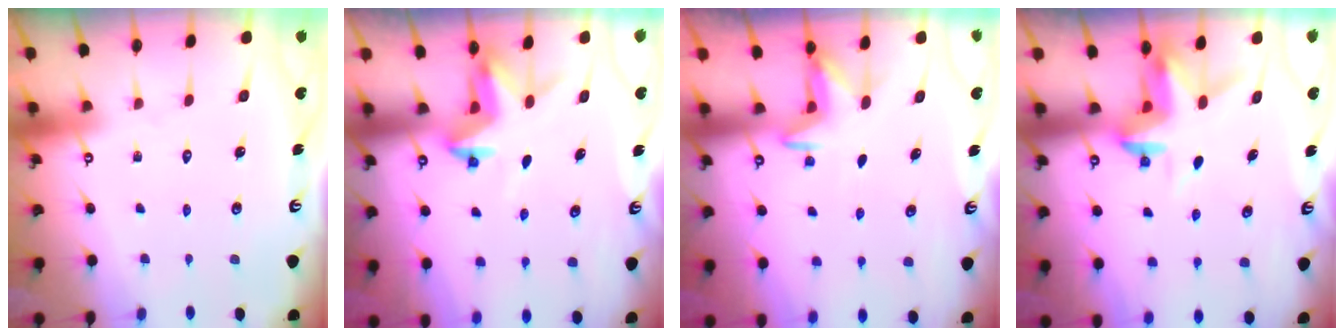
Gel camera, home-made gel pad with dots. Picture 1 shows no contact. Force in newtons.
{"total": 3.8, "press": 3.8, "slide": 0.3}
{"total": 3.1, "press": 3.0, "slide": 0.7}
{"total": 3.4, "press": 3.4, "slide": 0.3}